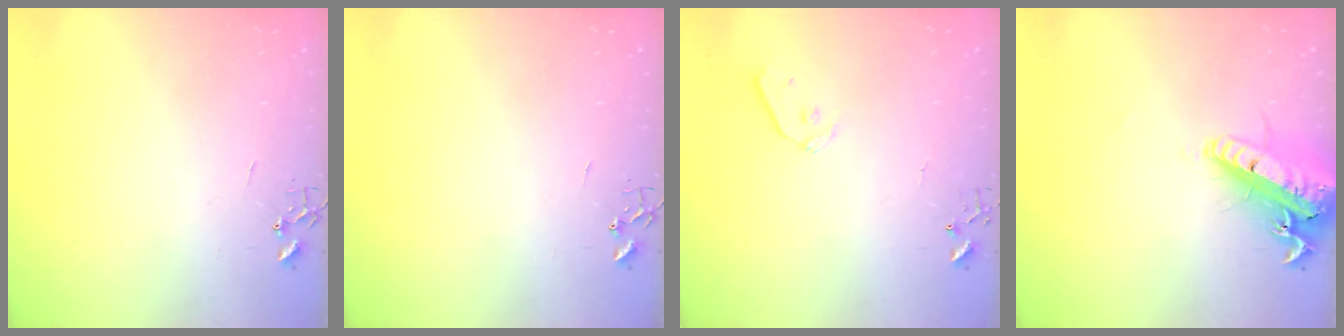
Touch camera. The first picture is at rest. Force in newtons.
{"total": 0.0}
{"total": 8.7, "press": 8.7, "slide": 0.9}
{"total": 23.1, "press": 22.6, "slide": 5.0}